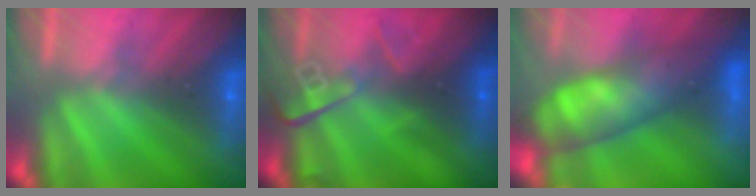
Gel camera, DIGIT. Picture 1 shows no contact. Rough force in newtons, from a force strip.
{"total": 2.8}
{"total": 7.4}